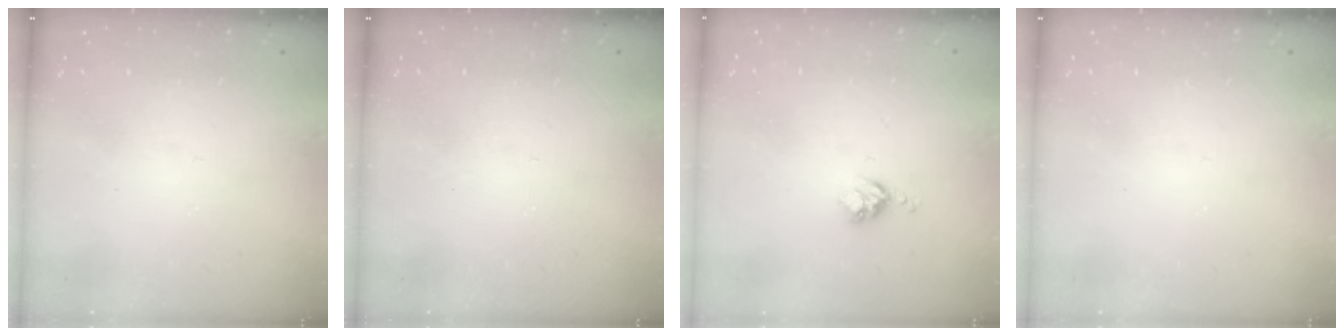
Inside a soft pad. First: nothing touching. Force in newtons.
{"total": 0.0}
{"total": 3.6, "press": 3.6, "slide": 0.6}
{"total": 0.0}